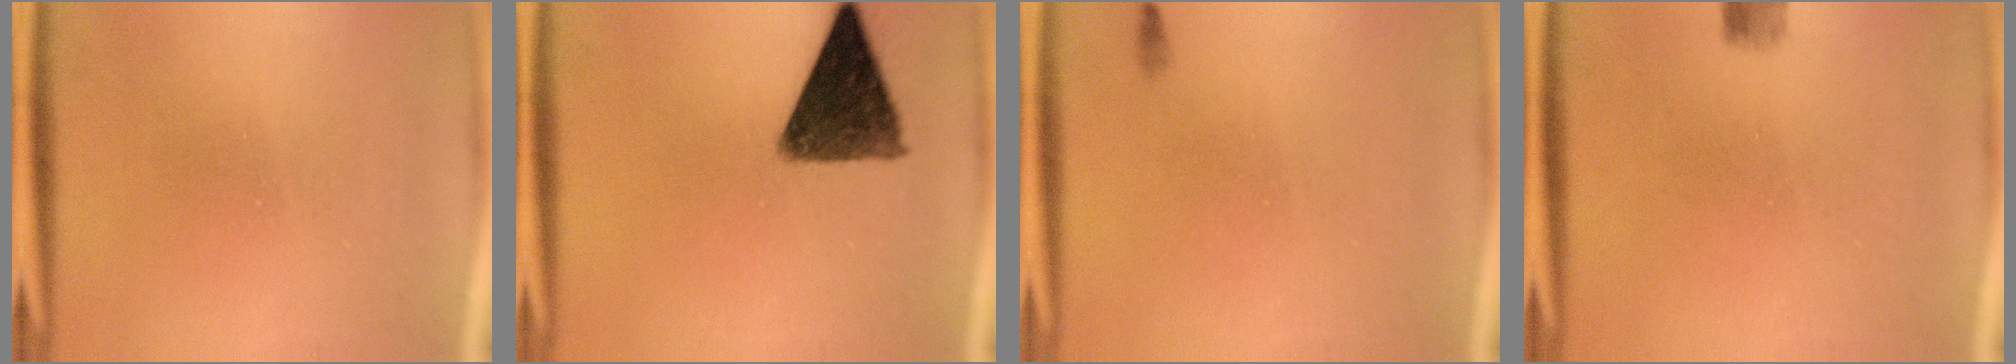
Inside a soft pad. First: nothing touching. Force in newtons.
{"total": 11.6}
{"total": 0.5}
{"total": 2.2}